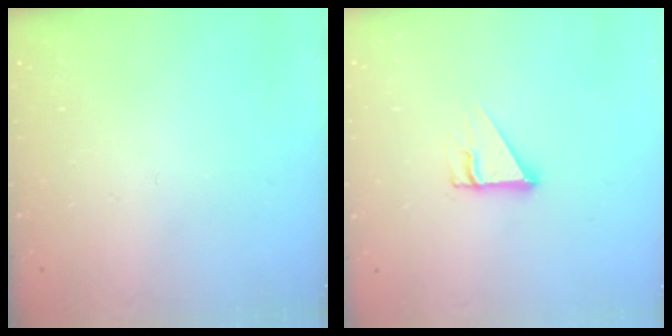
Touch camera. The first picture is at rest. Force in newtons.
{"total": 2.9, "press": 2.9, "slide": 0.1}